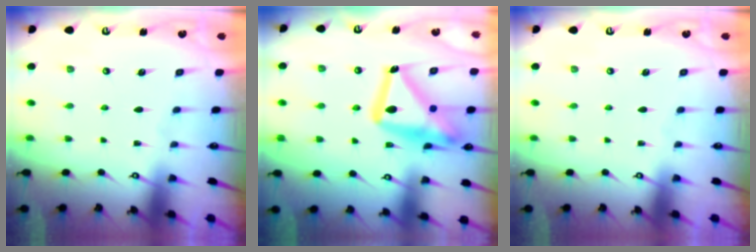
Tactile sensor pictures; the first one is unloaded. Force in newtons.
{"total": 22.3, "press": 22.3, "slide": 1.6}
{"total": 0.0}